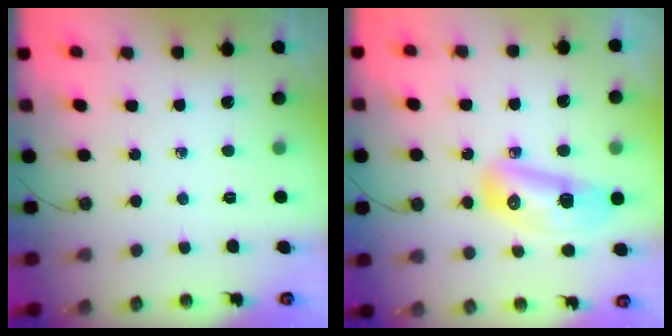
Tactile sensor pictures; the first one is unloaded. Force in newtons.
{"total": 13.0, "press": 12.9, "slide": 1.6}